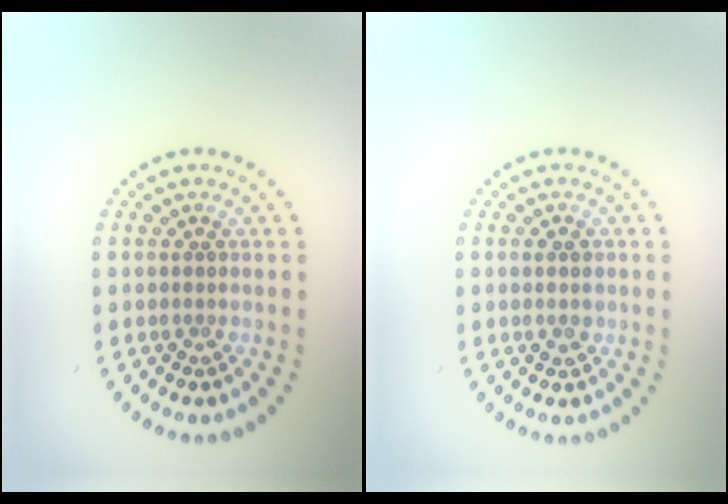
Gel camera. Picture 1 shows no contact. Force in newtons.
{"total": 0.9, "press": 0.9, "slide": 0.1}